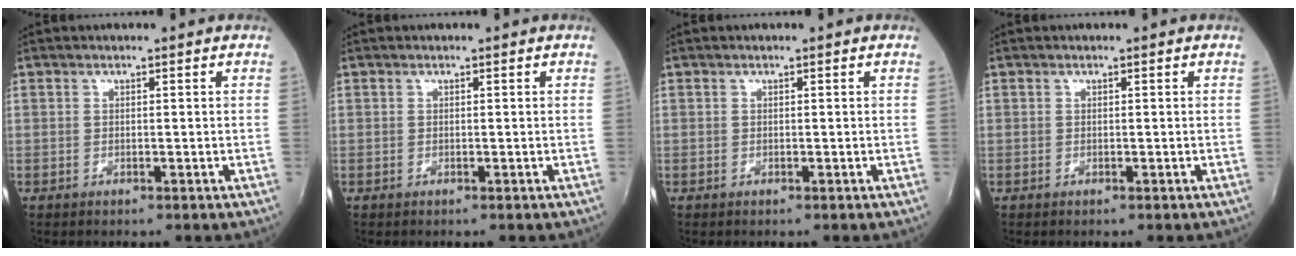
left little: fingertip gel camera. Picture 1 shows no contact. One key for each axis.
{"total": 0.0}
{"total": 0.0}
{"total": 0.0}